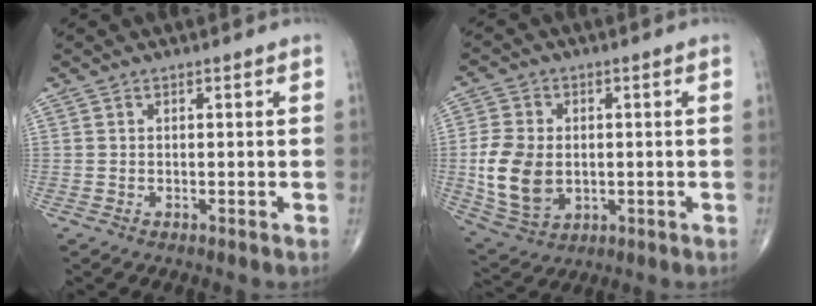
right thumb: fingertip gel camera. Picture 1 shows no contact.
{"total": 11.7, "force": [-0.6, 8.4, 8.1], "torque": [-0.150, -0.006, -0.002]}